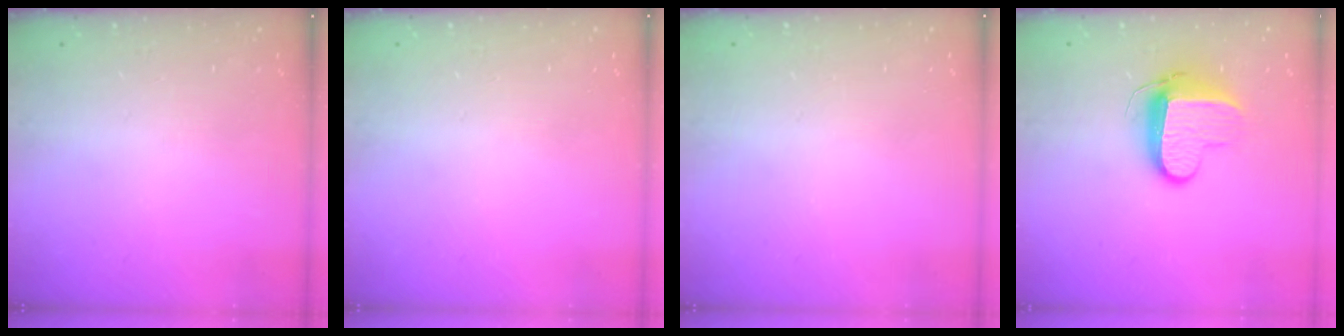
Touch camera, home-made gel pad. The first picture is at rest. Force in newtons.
{"total": 0.5, "press": 0.5, "slide": 0.1}
{"total": 0.6, "press": 0.6, "slide": 0.2}
{"total": 10.3, "press": 10.3, "slide": 1.1}